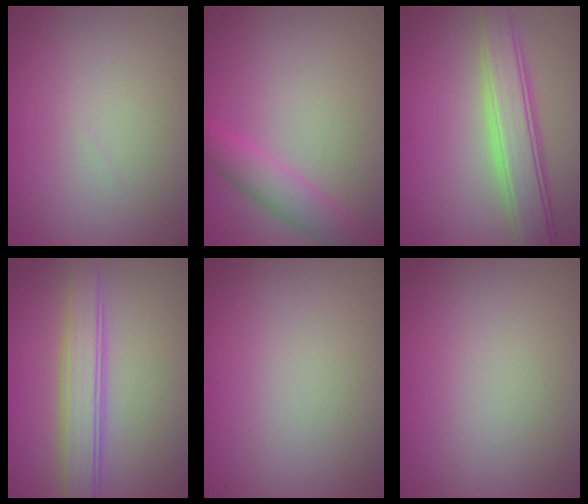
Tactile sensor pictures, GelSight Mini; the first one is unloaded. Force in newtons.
{"total": 3.1, "press": 3.1, "slide": 0.1}
{"total": 4.9, "press": 4.9, "slide": 0.1}
{"total": 3.9, "press": 3.9, "slide": 0.1}
{"total": 0.0}
{"total": 0.0}